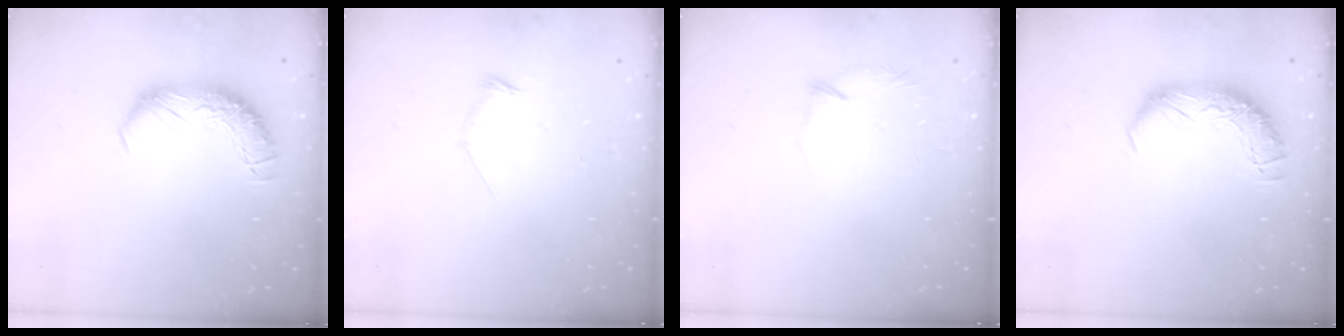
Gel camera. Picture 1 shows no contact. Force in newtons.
{"total": 8.4, "press": 8.3, "slide": 0.6}
{"total": 6.2, "press": 6.0, "slide": 1.5}
{"total": 0.0}